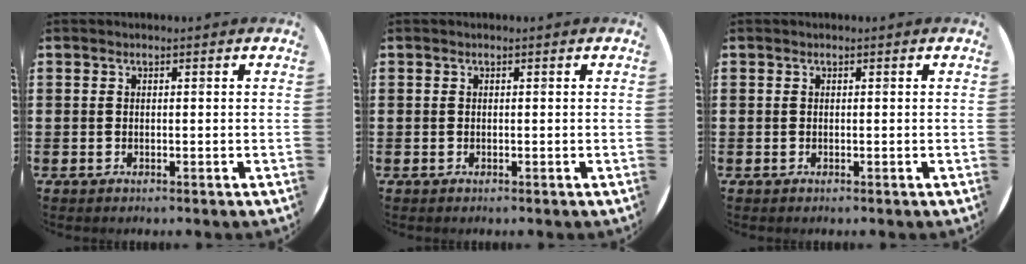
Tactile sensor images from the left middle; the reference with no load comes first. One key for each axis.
{"total": 0.0}
{"total": 0.0}